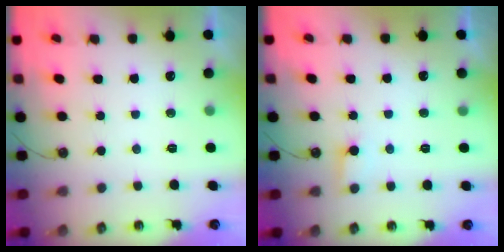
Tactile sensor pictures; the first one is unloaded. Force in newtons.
{"total": 4.7, "press": 4.6, "slide": 0.4}